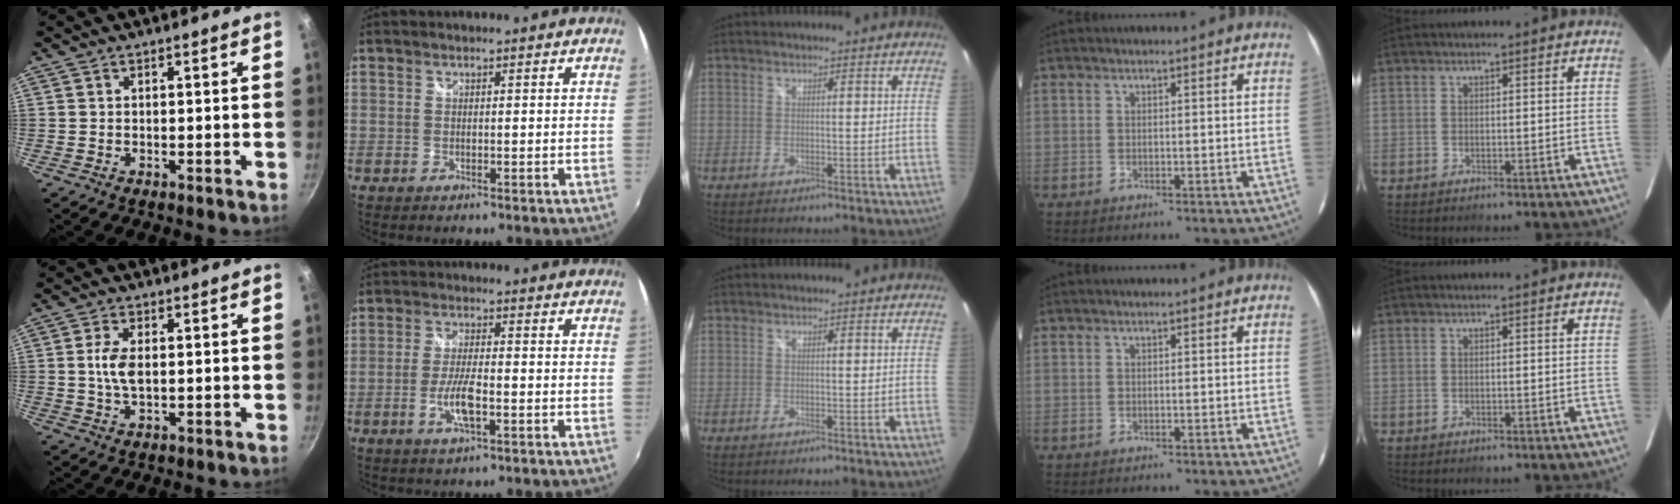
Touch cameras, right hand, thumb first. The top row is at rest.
{"thumb": {"total": 4.8, "force": [0.3, 2.4, 4.1], "torque": [-0.084, 0.002, 0.004]}, "index": {"total": 6.5, "force": [-2.2, 1.6, 5.9], "torque": [-0.123, -0.005, -0.044]}}